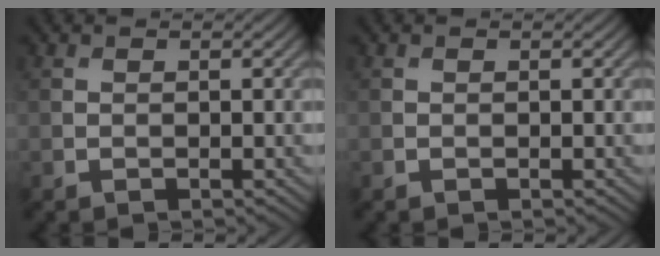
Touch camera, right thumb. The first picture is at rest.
{"total": 0.0}